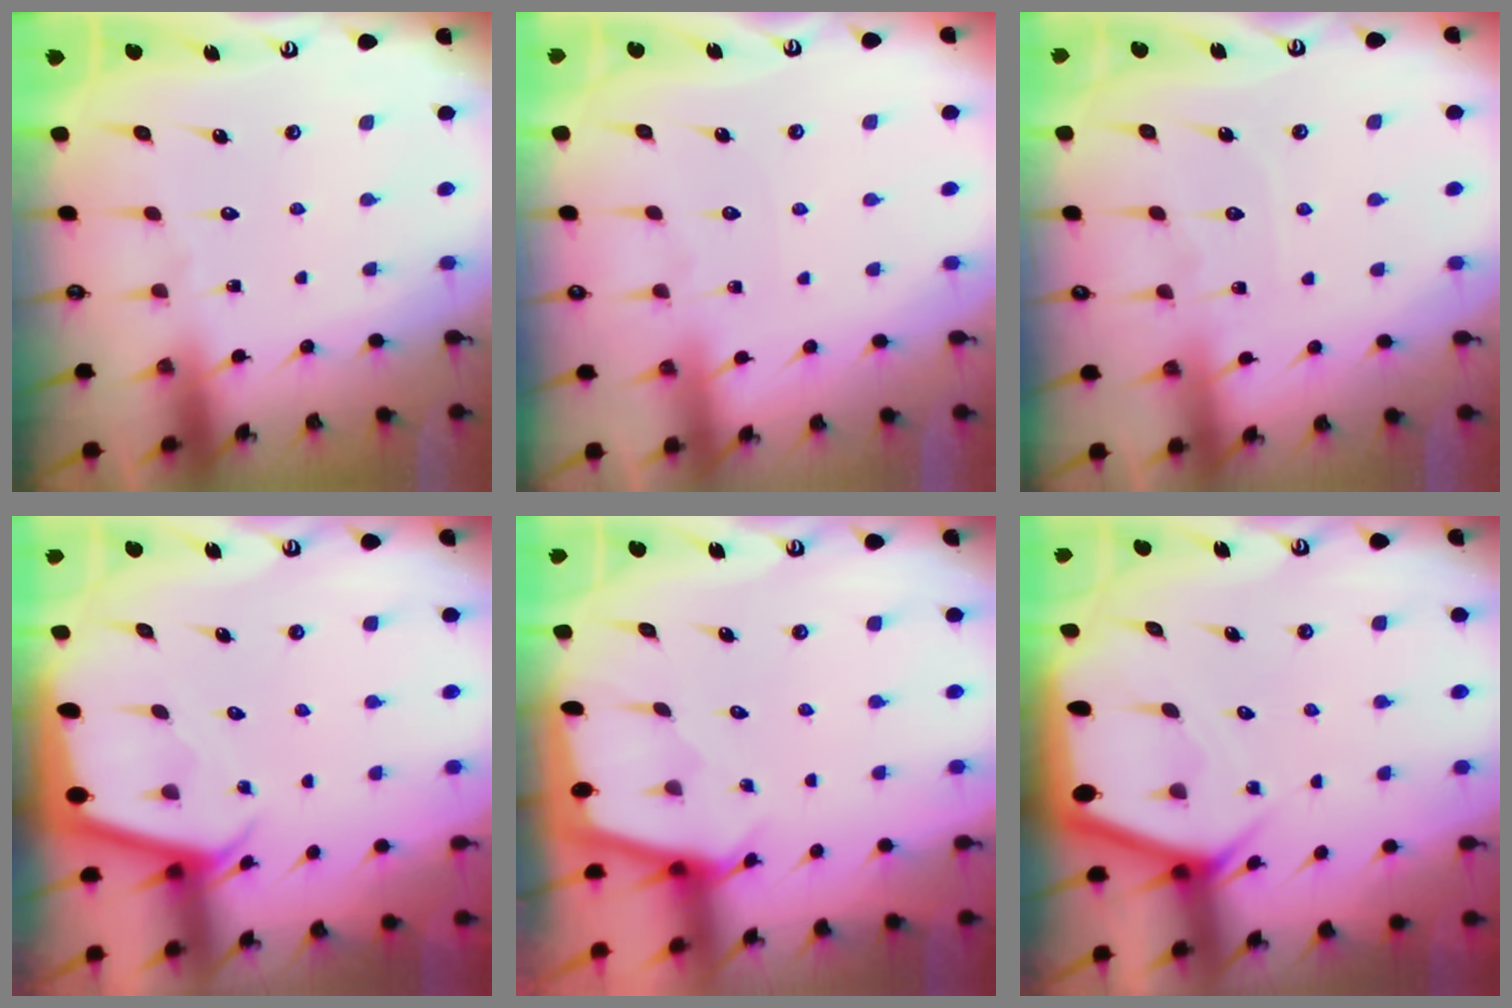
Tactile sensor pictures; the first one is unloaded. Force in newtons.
{"total": 2.3, "press": 2.3, "slide": 0.3}
{"total": 5.9, "press": 5.9, "slide": 0.6}
{"total": 2.4, "press": 2.4, "slide": 0.3}
{"total": 1.6, "press": 1.6, "slide": 0.3}
{"total": 3.2, "press": 3.2, "slide": 0.1}